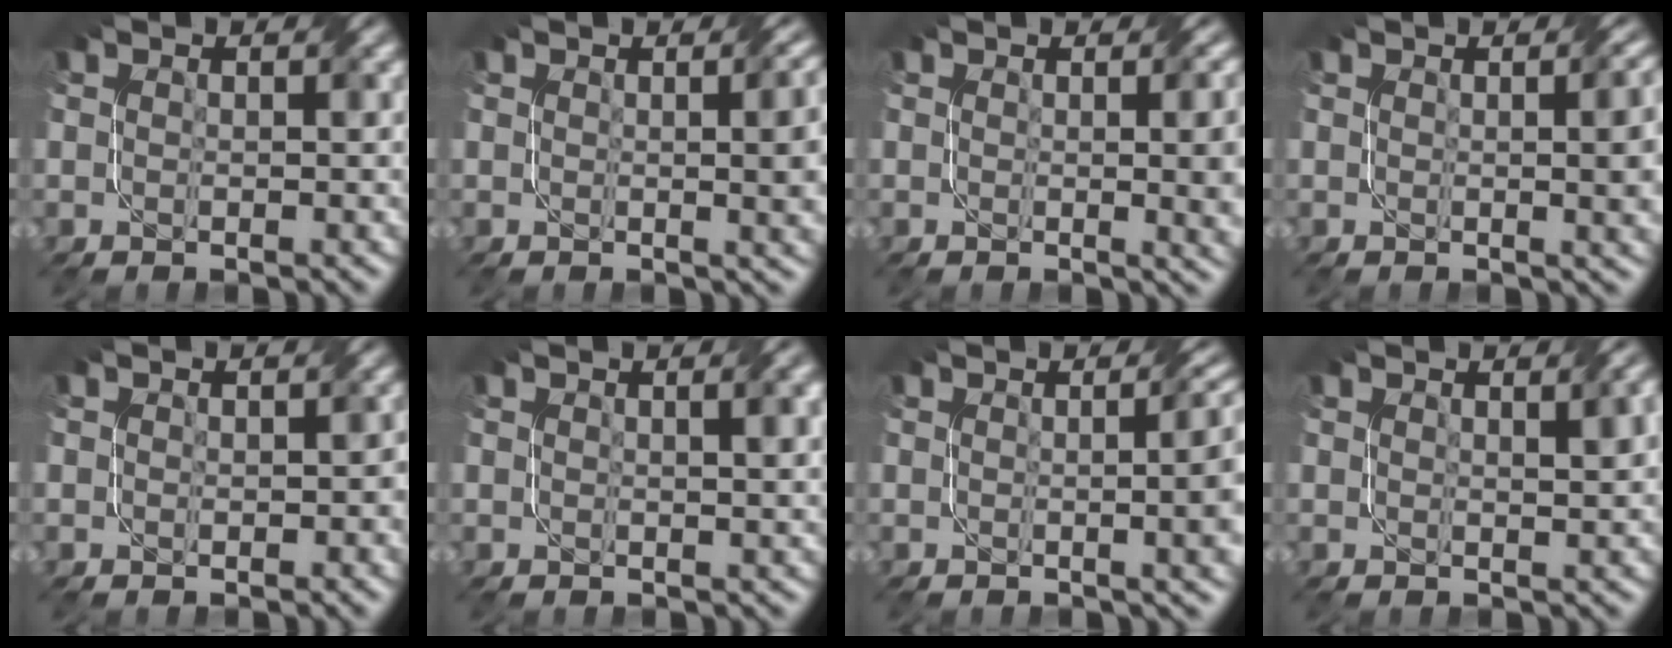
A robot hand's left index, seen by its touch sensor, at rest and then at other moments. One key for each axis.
{"total": 5.8, "fx": 0.5, "fy": 2.1, "fz": 5.3, "tx": -0.033, "ty": 0.008, "tz": 0.012}
{"total": 5.7, "fx": 0.3, "fy": 2.1, "fz": 5.3, "tx": -0.035, "ty": 0.001, "tz": 0.011}
{"total": 5.6, "fx": 0.5, "fy": 2.1, "fz": 5.2, "tx": -0.031, "ty": 0.010, "tz": 0.010}
{"total": 1.1, "fx": 0.0, "fy": 0.9, "fz": 0.7, "tx": -0.008, "ty": -0.001, "tz": 0.001}
{"total": 3.4, "fx": 1.4, "fy": 1.2, "fz": 2.9, "tx": -0.027, "ty": 0.008, "tz": 0.016}
{"total": 8.5, "fx": 0.4, "fy": 3.8, "fz": 7.7, "tx": -0.036, "ty": 0.017, "tz": 0.001}
{"total": 2.7, "fx": 1.4, "fy": 0.8, "fz": 2.2, "tx": -0.019, "ty": 0.005, "tz": 0.022}